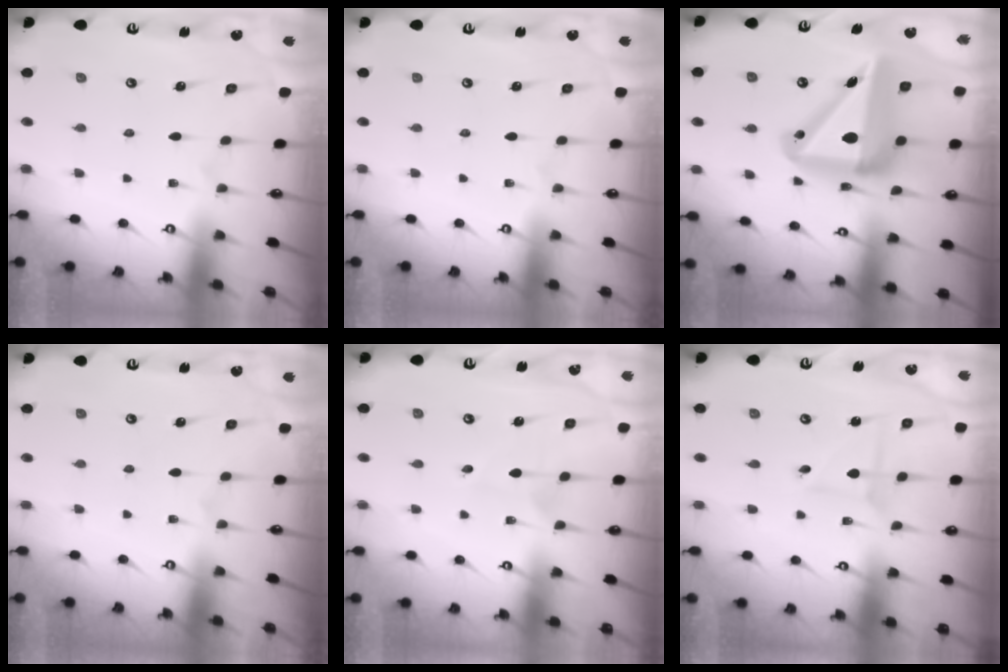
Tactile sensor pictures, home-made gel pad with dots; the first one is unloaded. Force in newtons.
{"total": 0.0}
{"total": 19.3, "press": 18.9, "slide": 3.6}
{"total": 0.0}
{"total": 3.0, "press": 3.0, "slide": 0.2}
{"total": 2.4, "press": 2.4, "slide": 0.2}